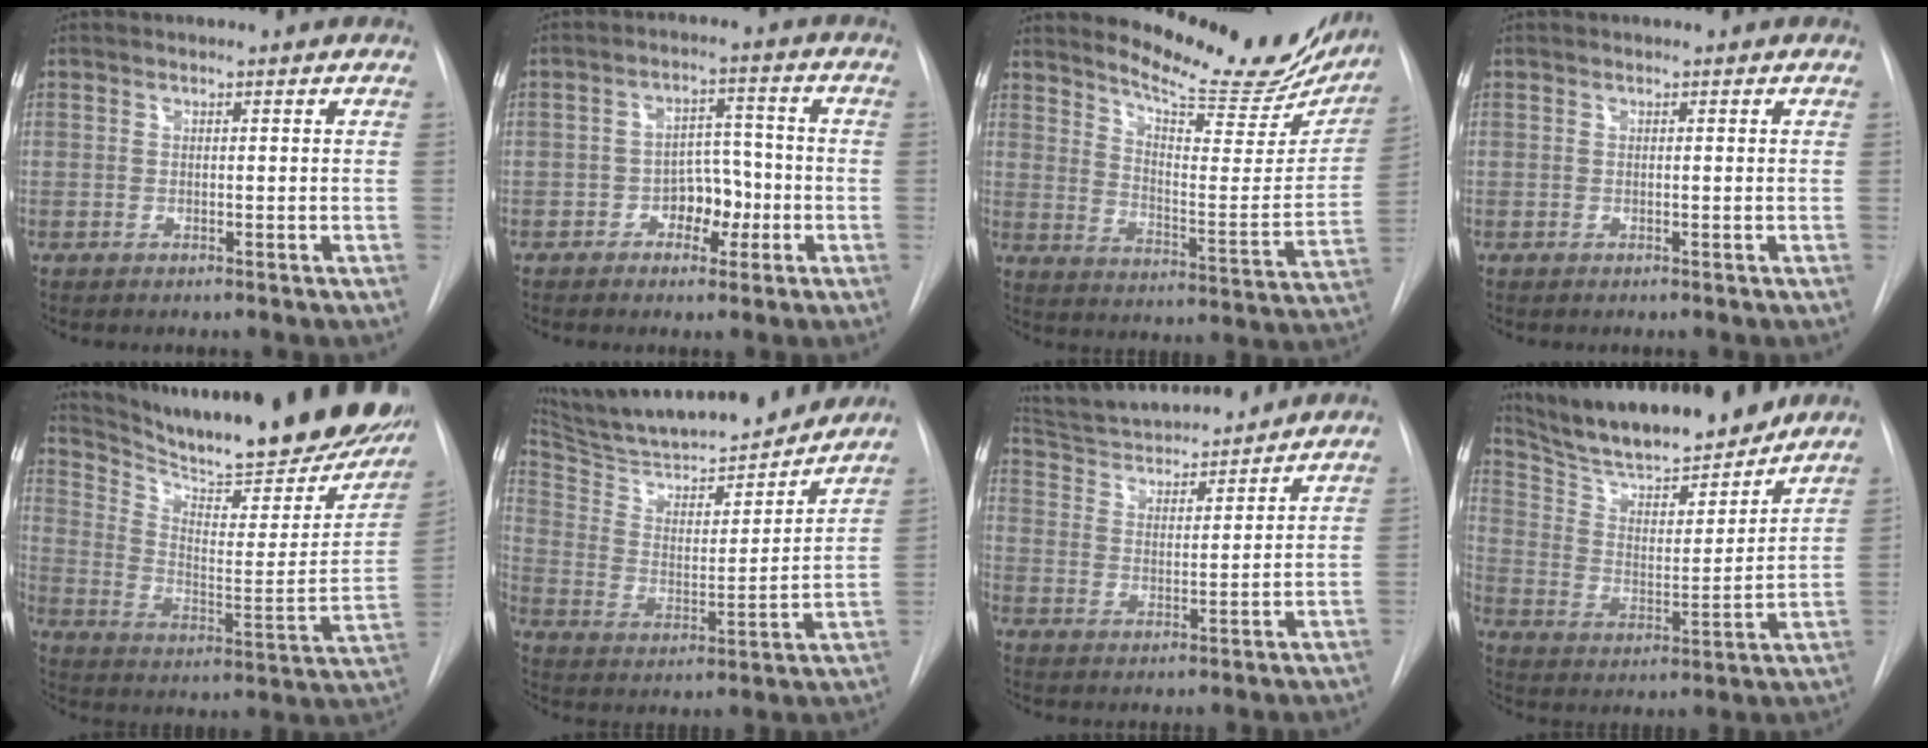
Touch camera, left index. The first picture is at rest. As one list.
[{"total": 5.5, "force": [-2.2, 3.5, 3.6], "torque": [-0.048, 0.016, -0.034]}, {"total": 20.1, "force": [18.2, 4.2, 7.3], "torque": [-0.098, -0.065, 0.237]}, {"total": 0.0}, {"total": 31.8, "force": [26.2, 5.3, 17.2], "torque": [-0.277, -0.081, 0.353]}, {"total": 23.1, "force": [20.9, 3.1, 9.2], "torque": [-0.155, -0.005, 0.318]}, {"total": 15.9, "force": [14.8, 2.4, 5.2], "torque": [-0.089, 0.017, 0.243]}, {"total": 19.3, "force": [17.2, 2.9, 8.4], "torque": [-0.145, -0.006, 0.279]}]